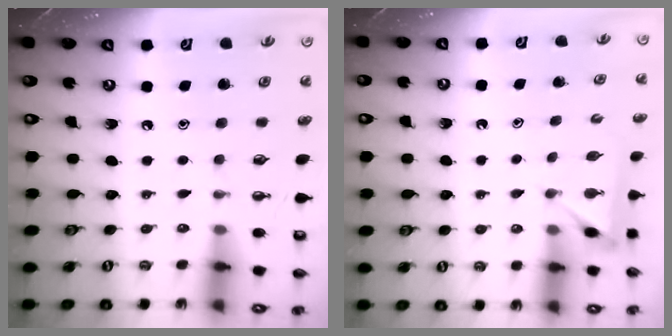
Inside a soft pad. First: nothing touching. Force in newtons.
{"total": 4.1, "press": 4.0, "slide": 0.5}